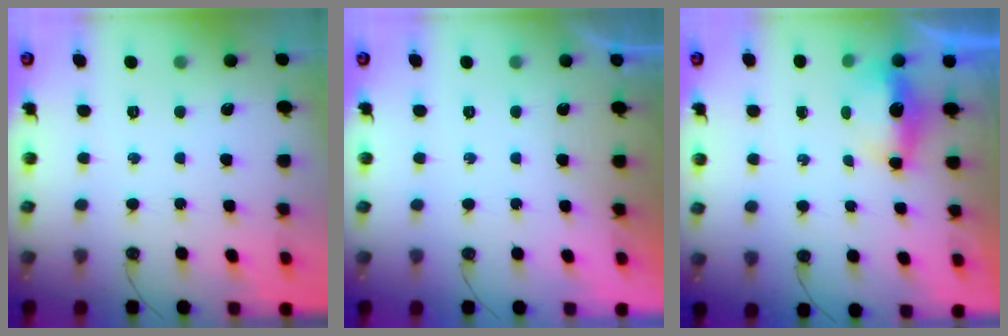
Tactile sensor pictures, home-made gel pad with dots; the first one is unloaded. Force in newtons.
{"total": 0.0}
{"total": 5.1, "press": 5.0, "slide": 0.4}